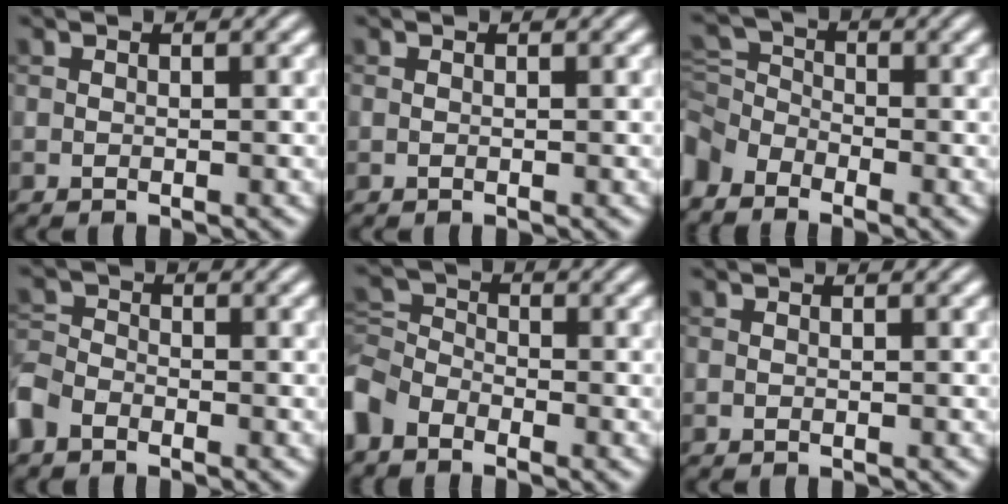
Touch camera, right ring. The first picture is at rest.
{"total": 0.0}
{"total": 3.9, "force": [-2.9, 2.4, 1.2], "torque": [-0.028, 0.004, -0.075]}
{"total": 3.4, "force": [-2.3, 2.1, 1.3], "torque": [-0.035, 0.000, -0.063]}
{"total": 4.2, "force": [-3.0, 2.5, 1.5], "torque": [-0.039, 0.004, -0.080]}
{"total": 0.0}